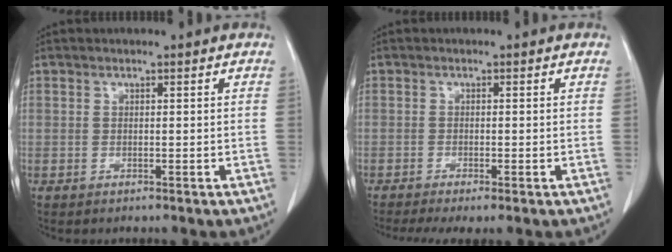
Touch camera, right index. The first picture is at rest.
{"total": 5.2, "force": [-3.9, 0.7, 3.4], "torque": [-0.054, -0.014, -0.062]}